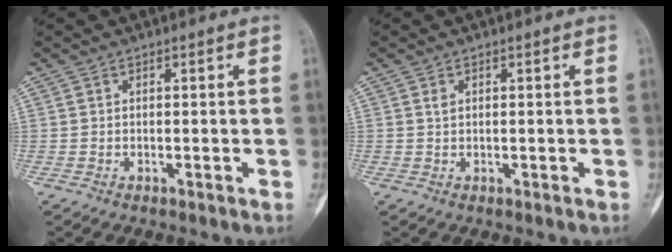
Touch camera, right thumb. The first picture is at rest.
{"total": 0.7, "force": [0.2, 0.5, 0.4], "torque": [-0.007, 0.002, 0.004]}